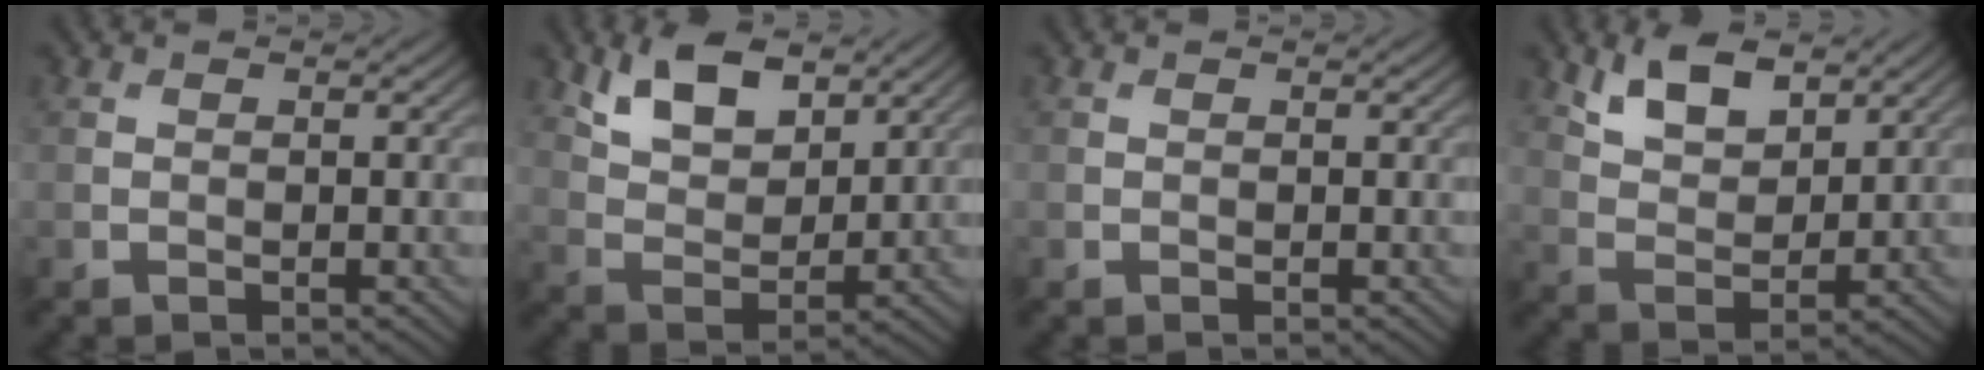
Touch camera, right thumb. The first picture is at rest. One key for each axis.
{"total": 8.1, "fx": 4.9, "fy": 4.0, "fz": 5.0, "tx": -0.106, "ty": -0.003, "tz": 0.093}
{"total": 0.0}
{"total": 6.9, "fx": 4.4, "fy": 3.2, "fz": 4.3, "tx": -0.091, "ty": -0.003, "tz": 0.088}